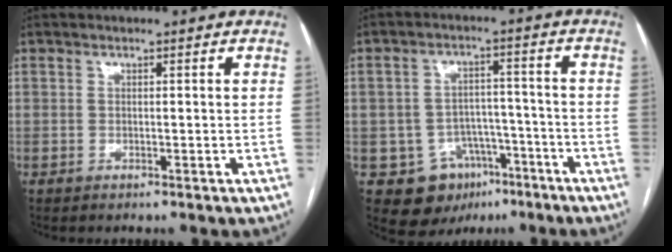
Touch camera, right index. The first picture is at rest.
{"total": 9.4, "force": [-4.7, 7.7, 2.8], "torque": [-0.040, 0.022, -0.058]}